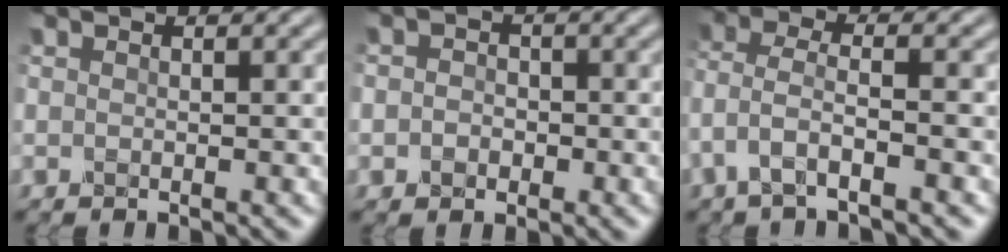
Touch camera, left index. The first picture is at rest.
{"total": 1.6, "force": [-0.4, 1.4, 0.7], "torque": [-0.004, -0.003, -0.015]}
{"total": 3.6, "force": [-2.0, 0.9, 2.9], "torque": [-0.064, 0.003, -0.048]}